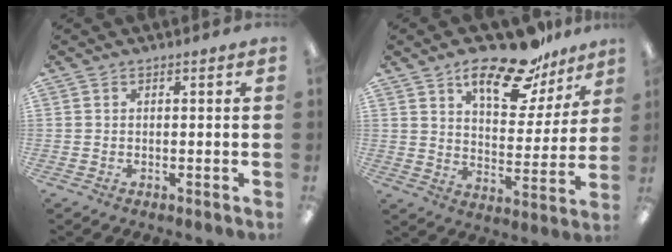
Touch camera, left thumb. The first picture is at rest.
{"total": 17.6, "force": [13.0, 6.9, 9.6], "torque": [-0.147, -0.074, 0.220]}